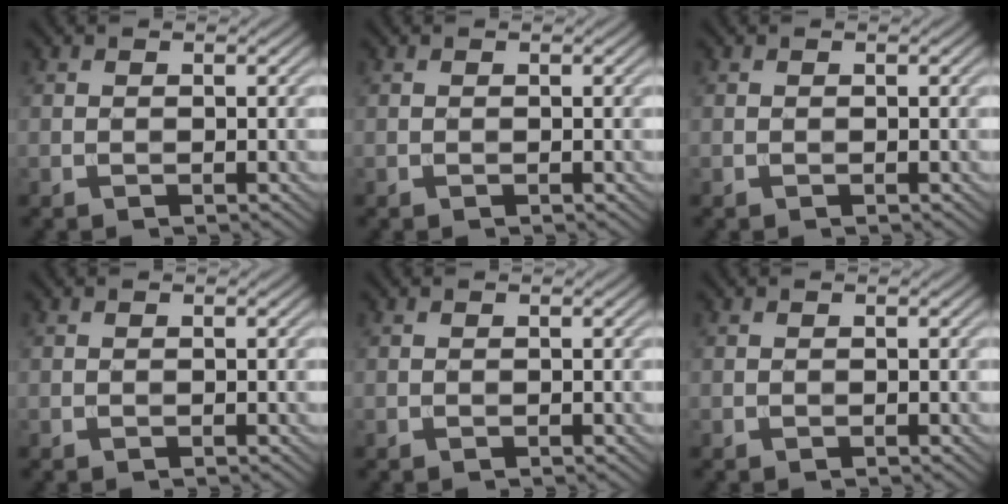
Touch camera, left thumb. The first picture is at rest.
{"total": 0.0}
{"total": 0.0}
{"total": 0.0}
{"total": 0.0}
{"total": 0.0}